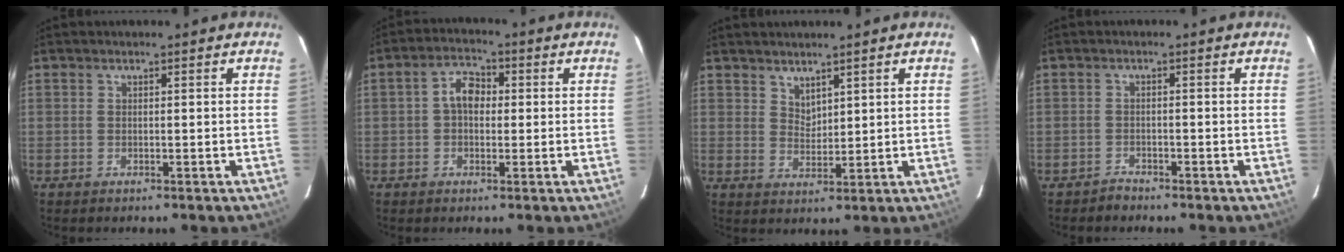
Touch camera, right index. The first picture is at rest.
{"total": 4.9, "force": [0.2, 3.4, 3.4], "torque": [-0.063, 0.020, 0.001]}
{"total": 3.1, "force": [2.6, 1.4, 0.9], "torque": [-0.011, 0.001, 0.050]}
{"total": 1.6, "force": [-1.4, 0.7, -0.2], "torque": [0.002, 0.006, -0.026]}